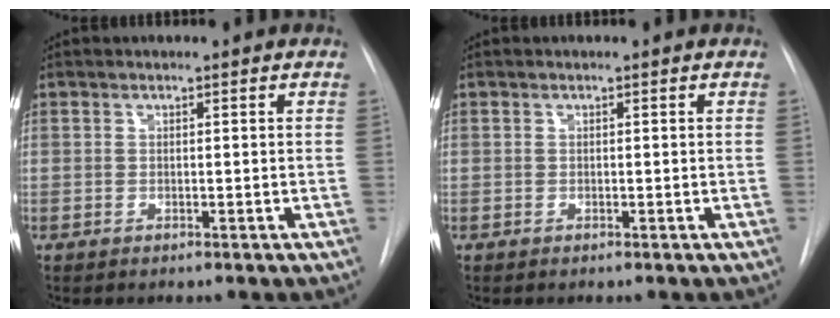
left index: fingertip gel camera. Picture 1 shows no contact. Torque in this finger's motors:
{"motor_torque": [-0.24, 0.07, -0.01, 0.00]}